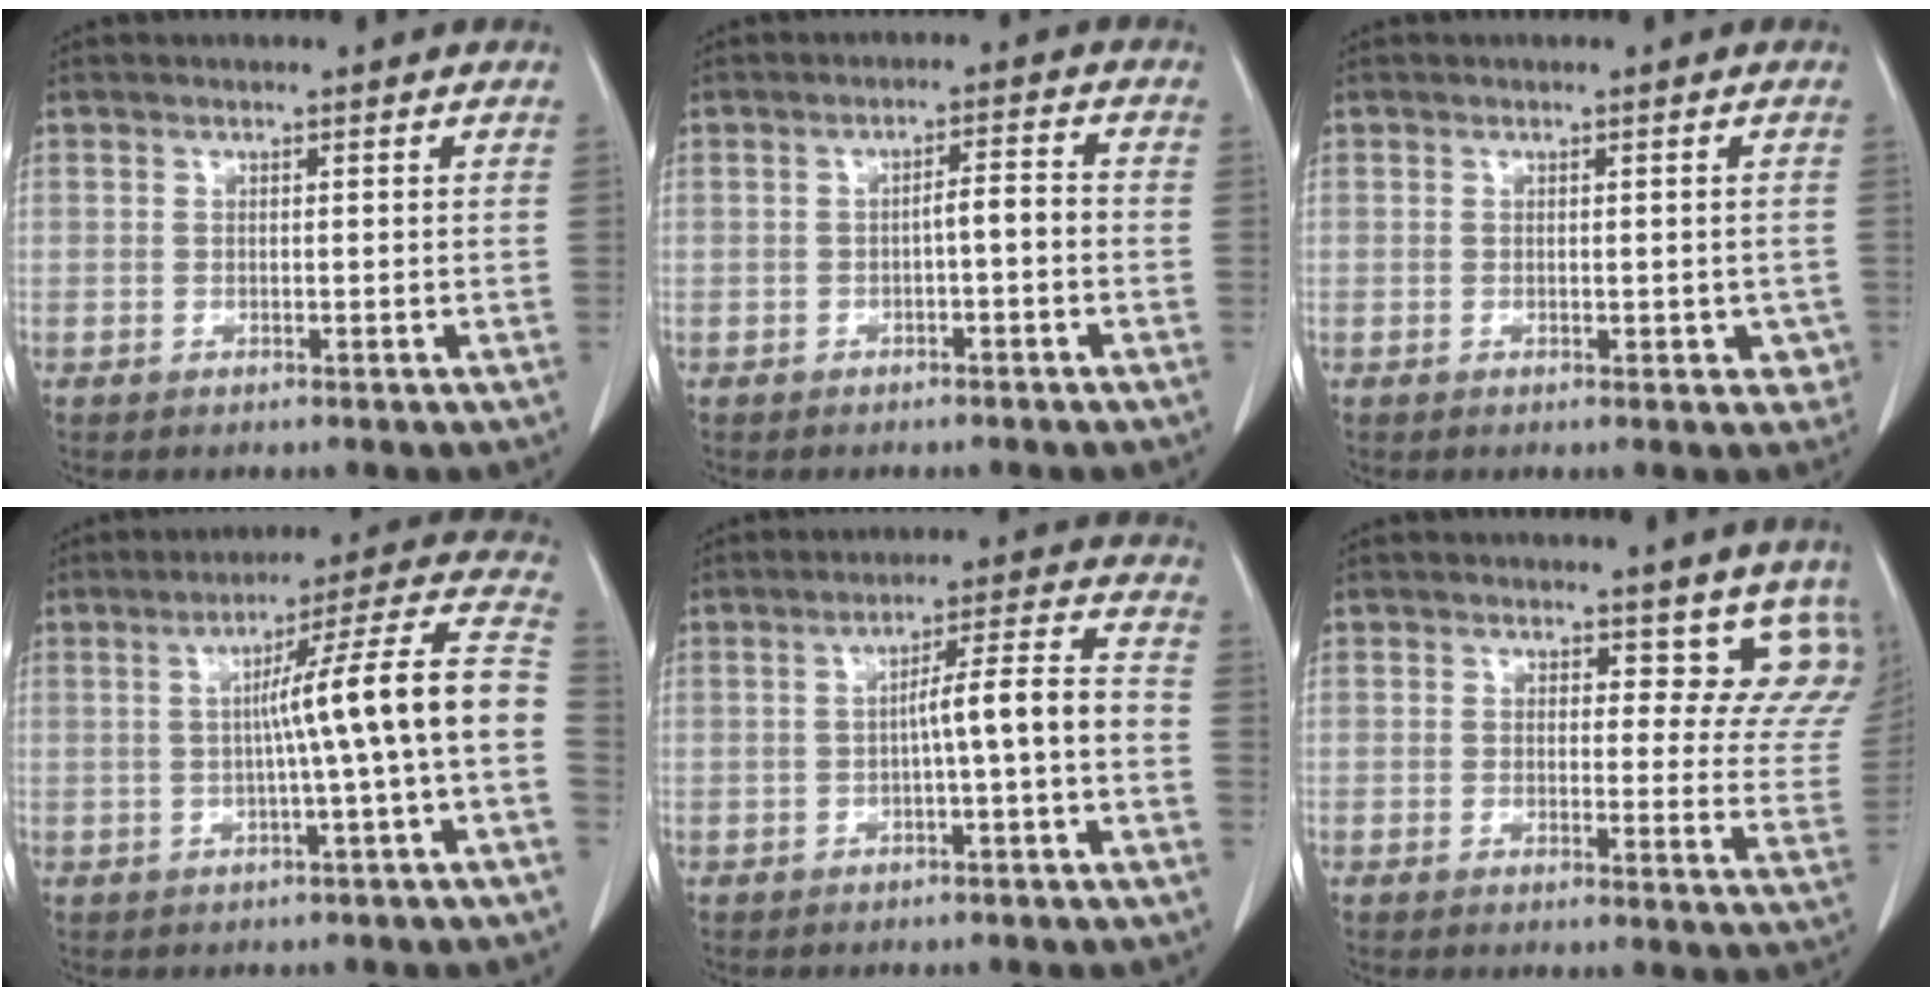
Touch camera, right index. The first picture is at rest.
{"total": 3.0, "force": [-0.9, 0.5, 2.8], "torque": [-0.042, 0.011, -0.014]}
{"total": 2.9, "force": [-0.5, 1.9, 2.1], "torque": [-0.006, 0.005, -0.002]}
{"total": 12.5, "force": [-1.5, -1.4, 12.3], "torque": [-0.165, 0.031, -0.025]}
{"total": 6.5, "force": [-1.7, -0.1, 6.3], "torque": [-0.093, 0.024, -0.022]}
{"total": 8.2, "force": [6.9, 3.9, 2.0], "torque": [0.017, -0.018, 0.052]}